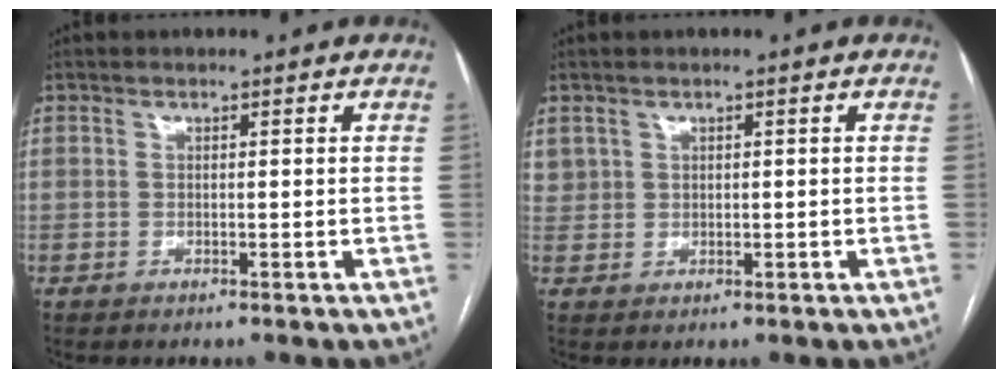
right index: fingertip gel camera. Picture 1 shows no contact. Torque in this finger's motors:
{"motor_torque": [-0.08, 0.04, -0.03, -0.01]}